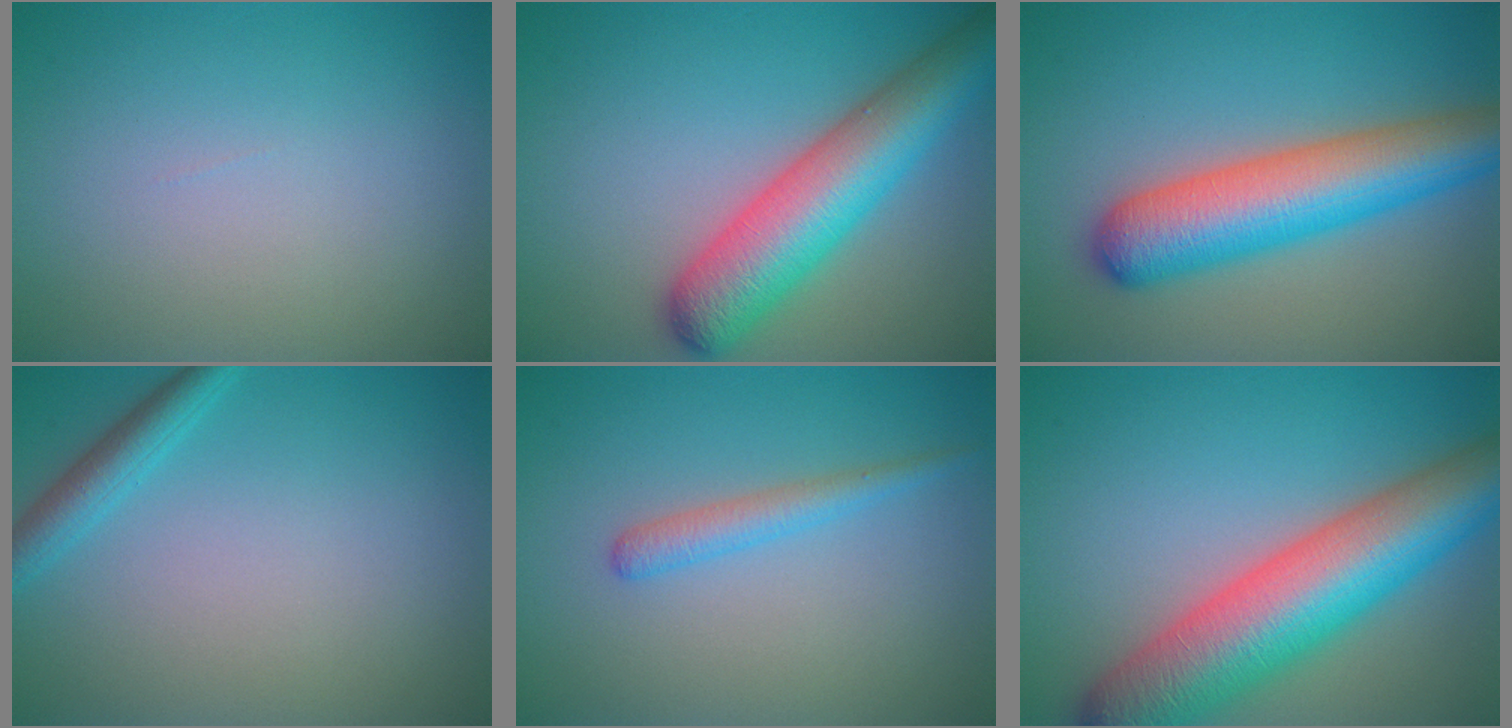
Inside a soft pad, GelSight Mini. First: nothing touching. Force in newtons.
{"total": 8.4, "press": 8.4, "slide": 0.3}
{"total": 8.7, "press": 8.7, "slide": 0.4}
{"total": 2.4, "press": 2.4, "slide": 0.1}
{"total": 1.9, "press": 1.9, "slide": 0.1}
{"total": 11.7, "press": 11.7, "slide": 0.5}